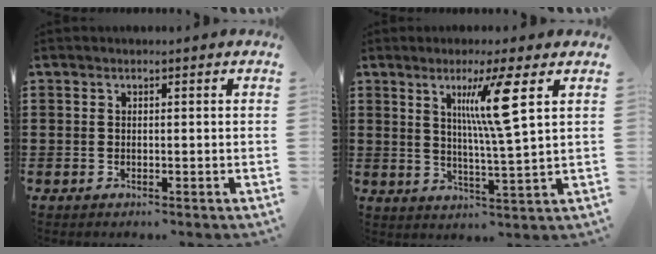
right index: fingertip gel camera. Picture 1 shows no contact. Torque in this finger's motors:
{"motor_torque": [0.63, -0.23, 0.42, 0.11]}